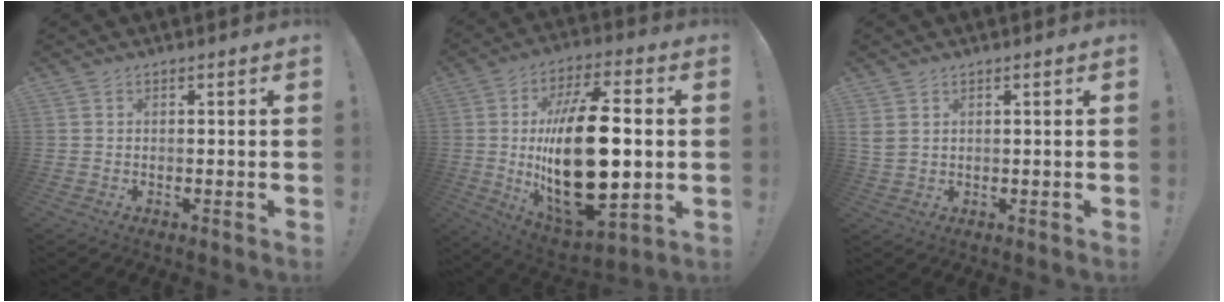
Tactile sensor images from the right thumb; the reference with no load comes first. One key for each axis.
{"total": 28.0, "fx": -0.2, "fy": 12.5, "fz": 25.0, "tx": -0.478, "ty": -0.013, "tz": -0.005}
{"total": 3.2, "fx": 1.6, "fy": 2.1, "fz": 1.8, "tx": -0.046, "ty": -0.003, "tz": 0.032}